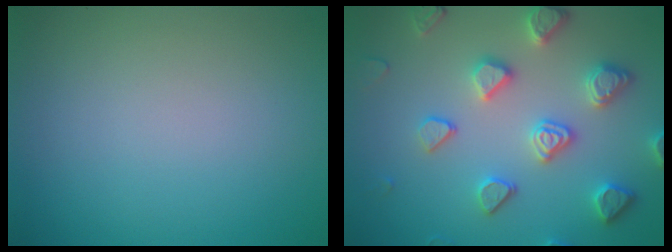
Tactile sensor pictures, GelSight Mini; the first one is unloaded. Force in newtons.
{"total": 4.7, "press": 4.4, "slide": 1.5}